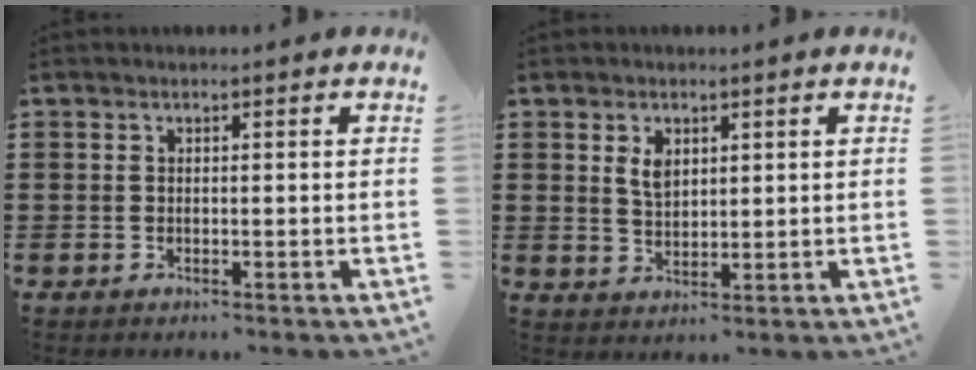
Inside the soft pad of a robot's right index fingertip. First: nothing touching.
{"total": 3.2, "force": [1.5, 1.9, 2.1], "torque": [-0.048, 0.006, 0.027]}